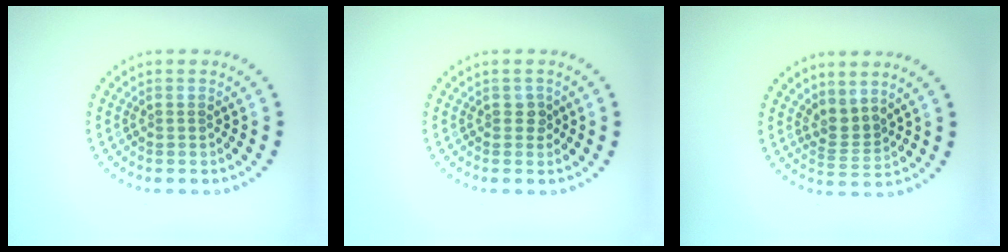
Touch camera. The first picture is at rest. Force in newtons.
{"total": 0.9, "press": 0.9, "slide": 0.3}
{"total": 2.2, "press": 1.4, "slide": 1.7}